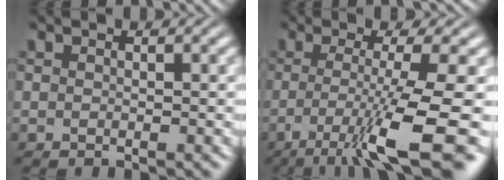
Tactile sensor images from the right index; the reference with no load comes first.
{"total": 8.6, "force": [-3.8, 1.9, 7.5], "torque": [-0.132, -0.038, -0.040]}